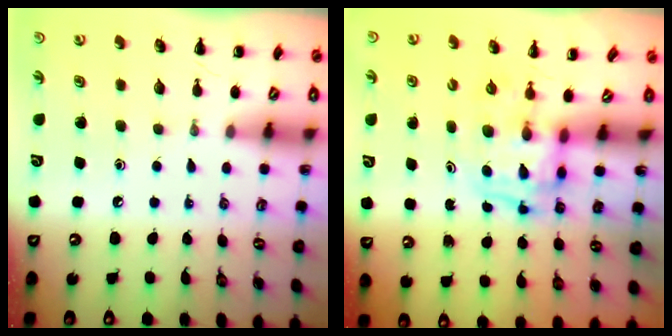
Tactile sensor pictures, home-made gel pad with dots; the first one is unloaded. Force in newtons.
{"total": 3.3, "press": 3.2, "slide": 0.5}